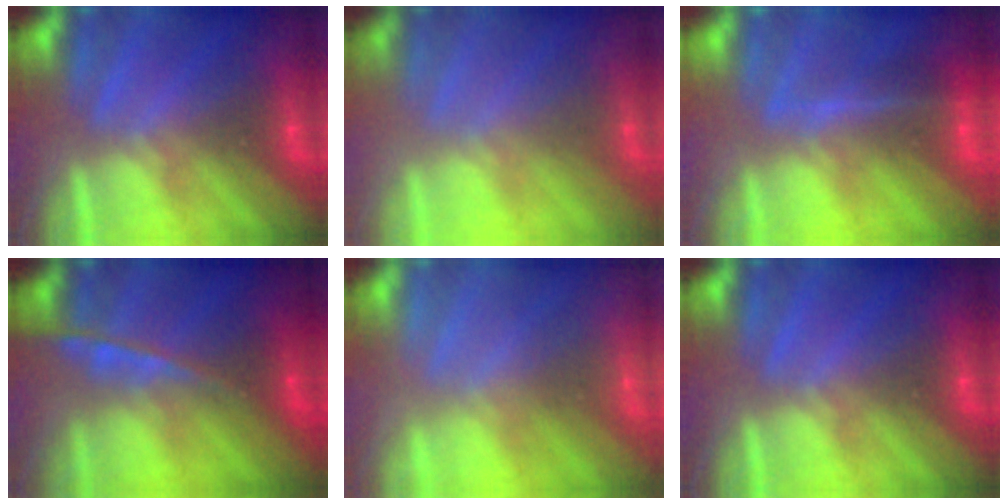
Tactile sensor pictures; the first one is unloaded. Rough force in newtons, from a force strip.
{"total": 2.2}
{"total": 1.6}
{"total": 7.6}
{"total": 2.2}
{"total": 0.0}